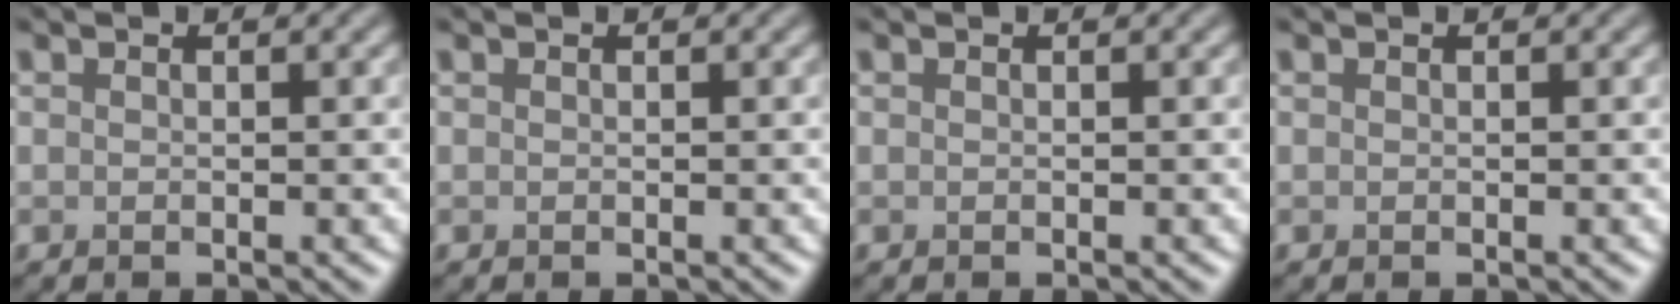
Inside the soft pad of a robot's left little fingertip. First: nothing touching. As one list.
[{"total": 0.0}, {"total": 0.0}, {"total": 0.0}]